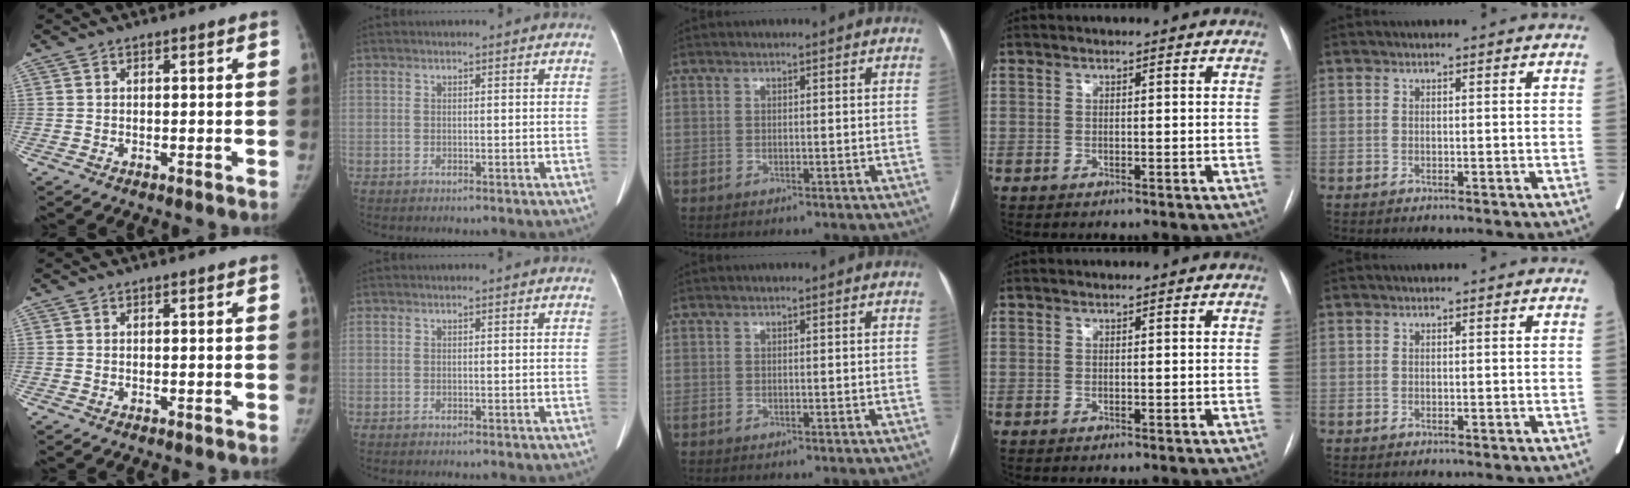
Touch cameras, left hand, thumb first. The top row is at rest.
{}